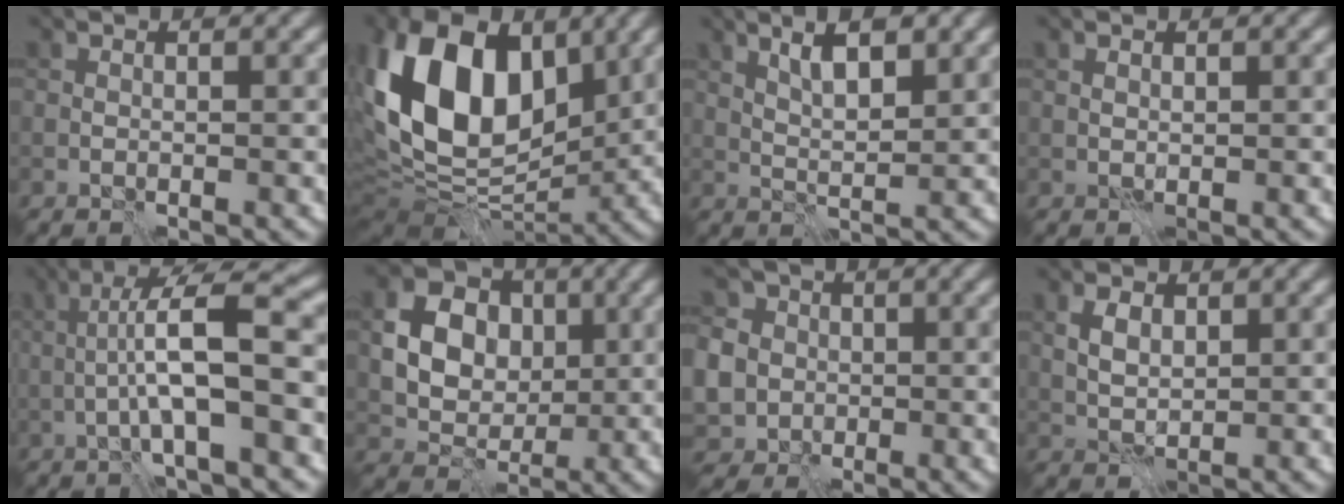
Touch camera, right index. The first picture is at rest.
{"total": 14.1, "force": [3.2, 8.6, 10.7], "torque": [-0.207, 0.013, 0.044]}
{"total": 4.1, "force": [2.3, 1.2, 3.1], "torque": [-0.057, -0.002, 0.044]}
{"total": 0.5, "force": [0.5, 0.2, 0.1], "torque": [-0.005, 0.003, 0.010]}
{"total": 7.5, "force": [-1.1, 1.3, 7.3], "torque": [-0.123, 0.023, -0.020]}
{"total": 8.8, "force": [1.7, 7.4, 4.4], "torque": [-0.078, 0.020, 0.027]}
{"total": 9.7, "force": [-1.0, 9.1, 3.1], "torque": [-0.084, -0.005, -0.045]}
{"total": 2.3, "force": [1.0, 1.4, 1.5], "torque": [-0.035, 0.001, 0.021]}